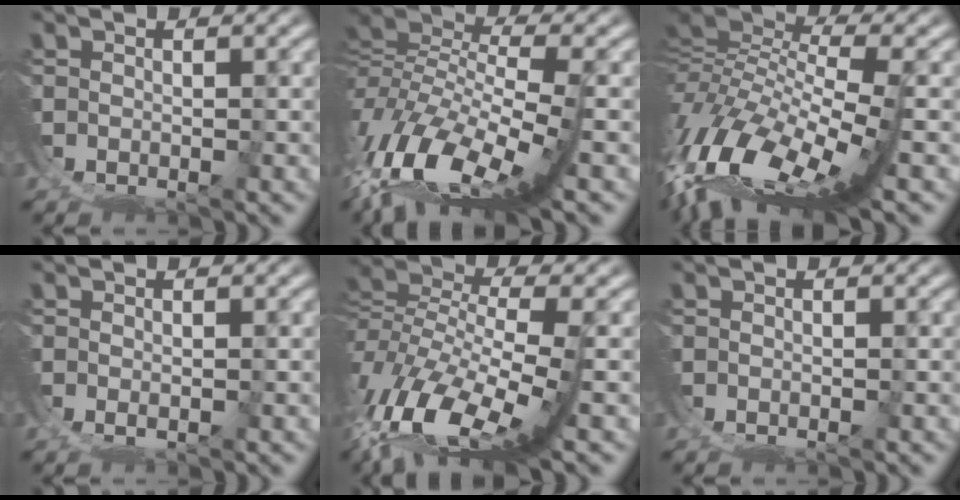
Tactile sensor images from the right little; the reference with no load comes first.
{"total": 10.5, "force": [1.6, 5.4, 8.8], "torque": [-0.180, -0.015, 0.034]}
{"total": 13.9, "force": [0.7, 7.5, 11.7], "torque": [-0.228, -0.024, 0.027]}
{"total": 2.2, "force": [1.5, -1.6, -0.1], "torque": [0.006, 0.004, 0.025]}
{"total": 8.2, "force": [1.3, 4.0, 7.1], "torque": [-0.164, -0.022, 0.030]}
{"total": 0.0}